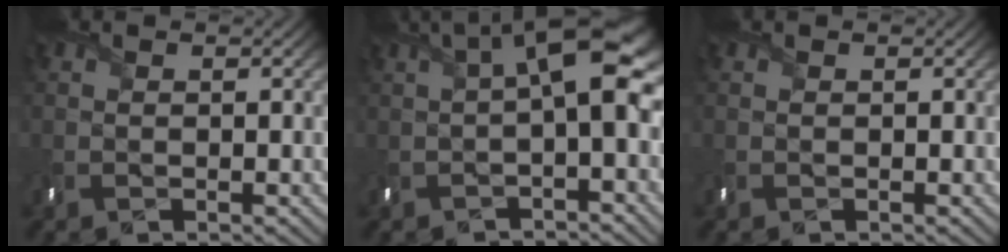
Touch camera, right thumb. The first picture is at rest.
{"total": 8.0, "force": [1.3, 2.5, 7.5], "torque": [-0.116, 0.014, 0.015]}
{"total": 0.0}